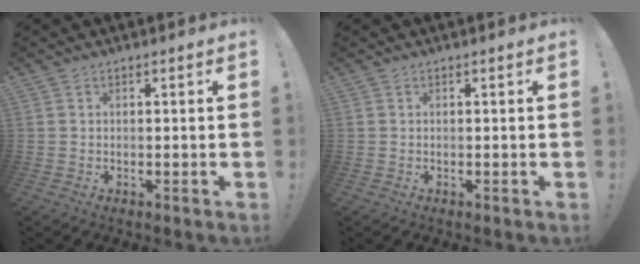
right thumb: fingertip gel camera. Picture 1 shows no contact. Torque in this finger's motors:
{"motor_torque": [0.00, 0.00, 0.00, 0.00, 0.00]}